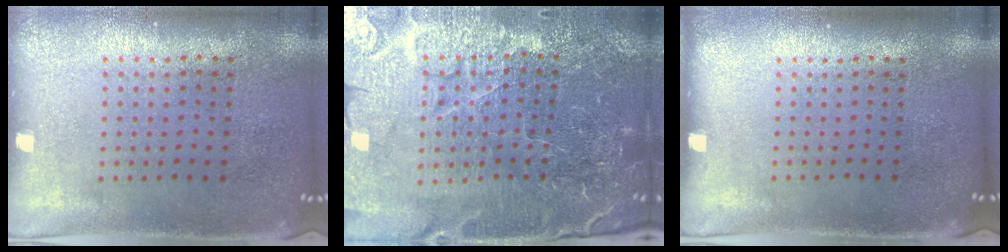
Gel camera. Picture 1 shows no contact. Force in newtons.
{"total": 5.3, "press": 5.0, "slide": 1.8}
{"total": 0.0}